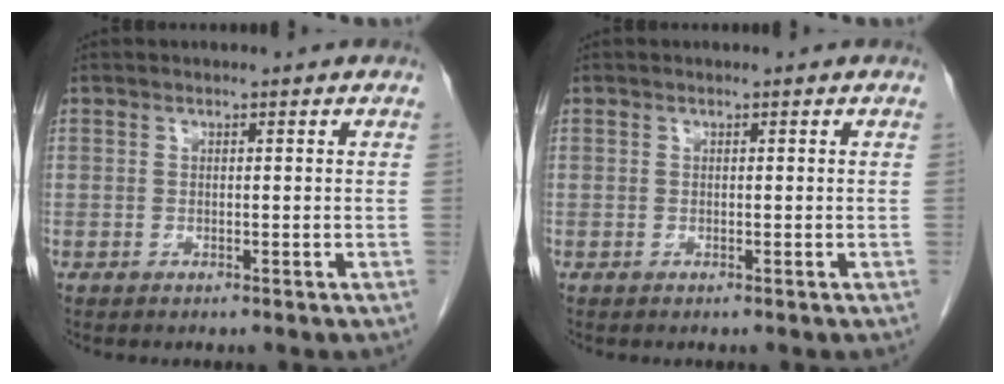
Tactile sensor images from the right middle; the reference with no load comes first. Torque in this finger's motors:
{"motor_torque": [0.00, 0.00, 0.00, 0.00]}